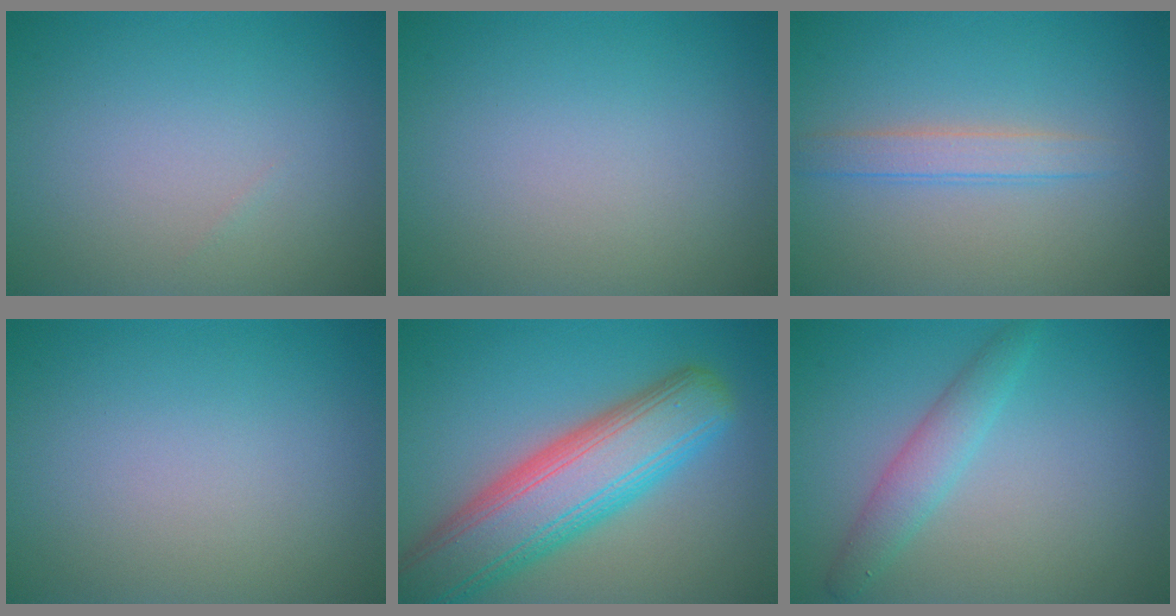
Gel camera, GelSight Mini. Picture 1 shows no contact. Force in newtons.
{"total": 0.0}
{"total": 2.1, "press": 2.1, "slide": 0.1}
{"total": 0.0}
{"total": 9.9, "press": 9.9, "slide": 0.5}
{"total": 2.6, "press": 2.6, "slide": 0.1}